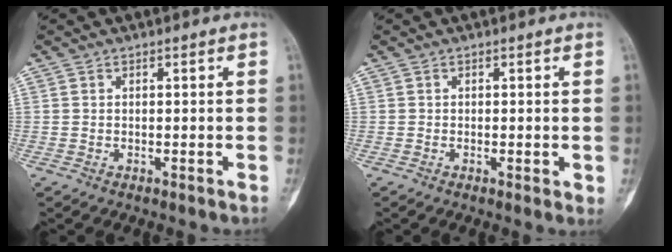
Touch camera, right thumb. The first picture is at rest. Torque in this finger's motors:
{"motor_torque": [-0.19, -0.06, -0.24, -0.01, -0.01]}